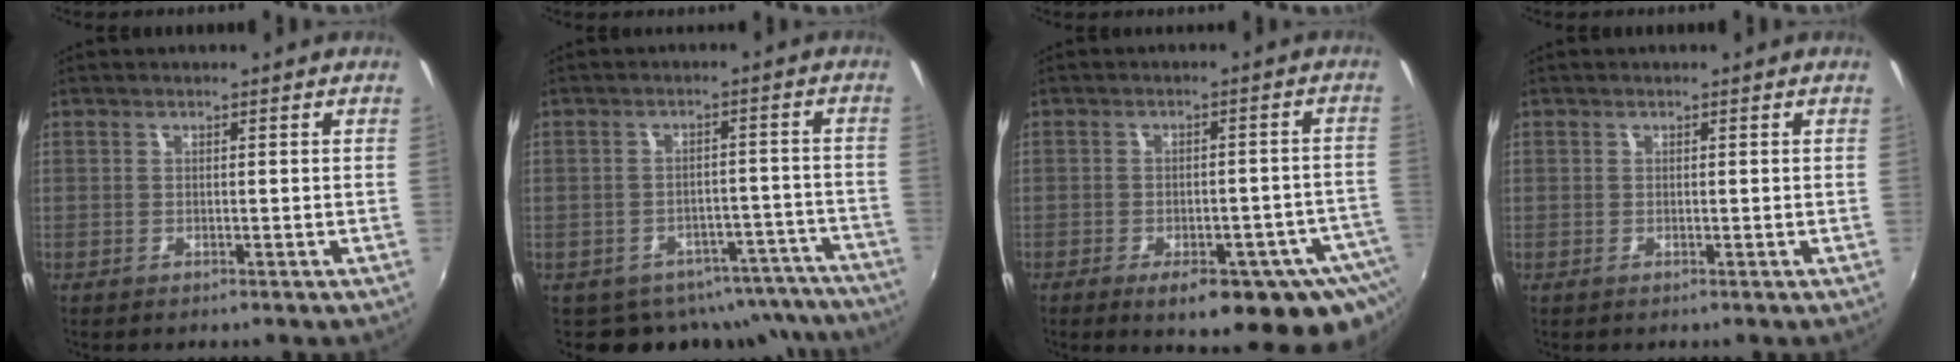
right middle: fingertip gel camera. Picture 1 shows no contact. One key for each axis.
{"total": 13.7, "fx": -11.3, "fy": 7.4, "fz": 2.1, "tx": -0.024, "ty": 0.052, "tz": -0.114}
{"total": 18.2, "fx": -11.5, "fy": 6.9, "fz": 12.3, "tx": -0.156, "ty": -0.028, "tz": -0.134}
{"total": 0.6, "fx": -0.1, "fy": 0.6, "fz": -0.1, "tx": 0.001, "ty": 0.002, "tz": -0.001}